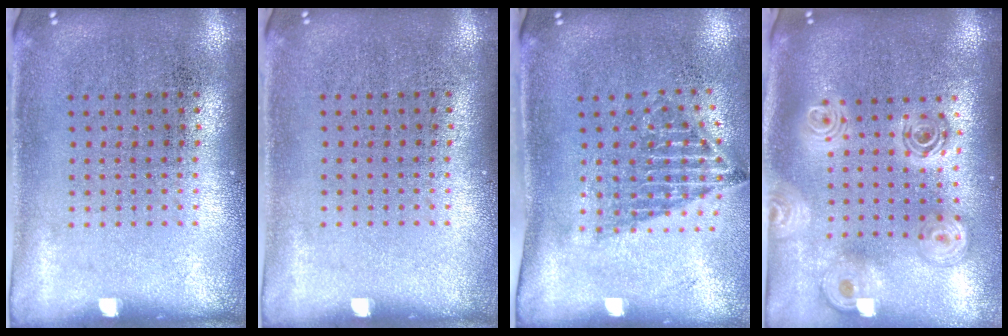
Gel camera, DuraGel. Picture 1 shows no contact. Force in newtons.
{"total": 0.0}
{"total": 1.6, "press": 1.2, "slide": 1.0}
{"total": 2.4, "press": 1.9, "slide": 1.6}